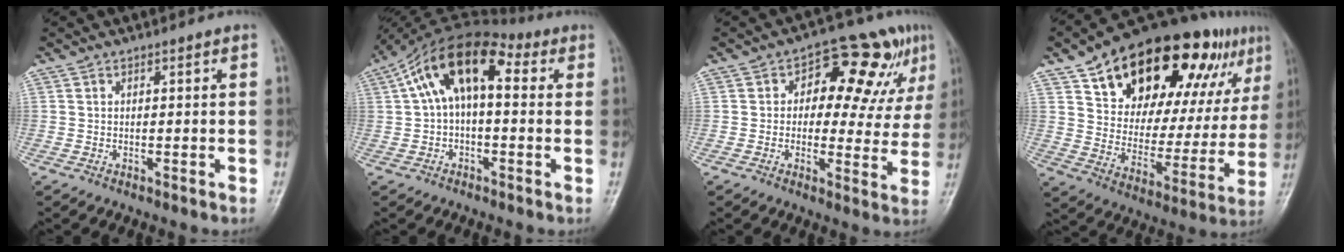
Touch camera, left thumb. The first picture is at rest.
{"total": 13.0, "force": [2.5, 7.0, 10.6], "torque": [-0.176, 0.047, 0.031]}
{"total": 14.8, "force": [5.7, 7.9, 11.2], "torque": [-0.093, 0.007, 0.073]}
{"total": 30.3, "force": [16.7, 13.9, 21.1], "torque": [-0.280, -0.019, 0.259]}